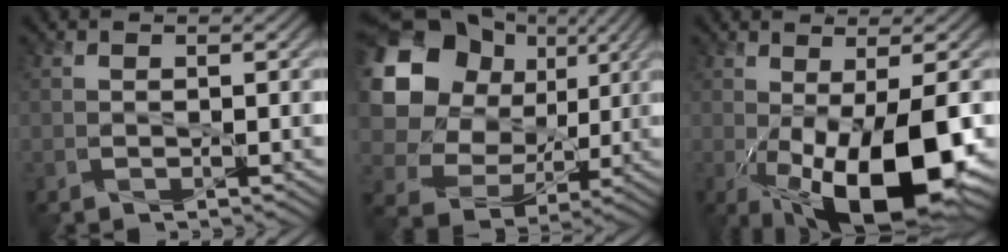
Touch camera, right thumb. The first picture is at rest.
{"total": 15.7, "force": [4.8, 12.5, 8.3], "torque": [-0.207, 0.016, 0.092]}
{"total": 13.5, "force": [-4.0, 5.0, 11.8], "torque": [-0.199, -0.026, -0.055]}